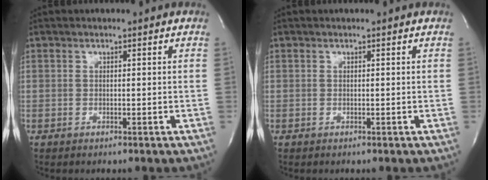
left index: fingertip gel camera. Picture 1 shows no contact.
{"total": 0.0}